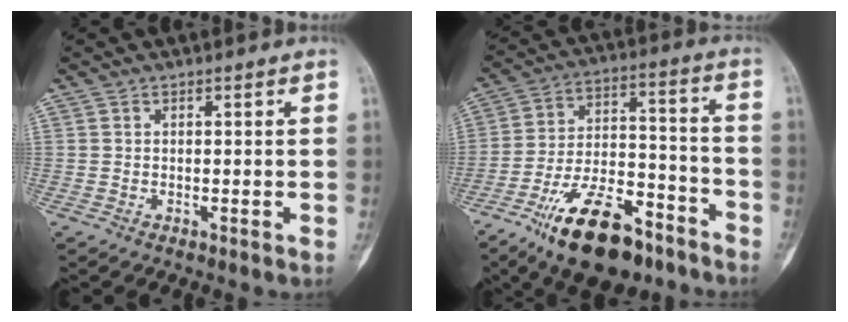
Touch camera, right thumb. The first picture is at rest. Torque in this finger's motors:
{"motor_torque": [1.18, 0.04, 1.43, -1.35, 0.13]}